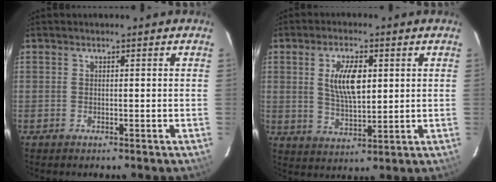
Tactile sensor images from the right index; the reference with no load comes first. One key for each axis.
{"total": 8.5, "fx": 2.1, "fy": 3.7, "fz": 7.3, "tx": -0.137, "ty": 0.003, "tz": 0.043}